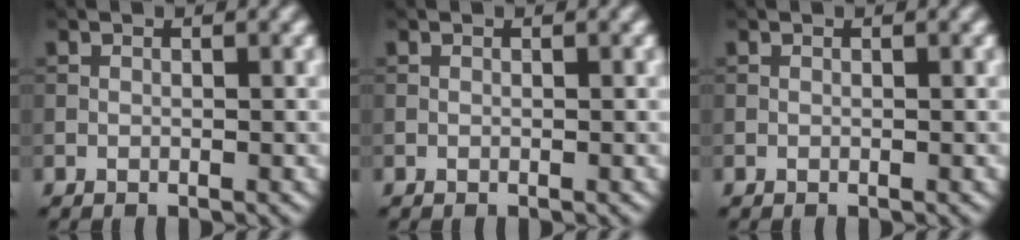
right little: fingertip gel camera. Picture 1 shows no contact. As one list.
[{"total": 0.0}, {"total": 0.0}]